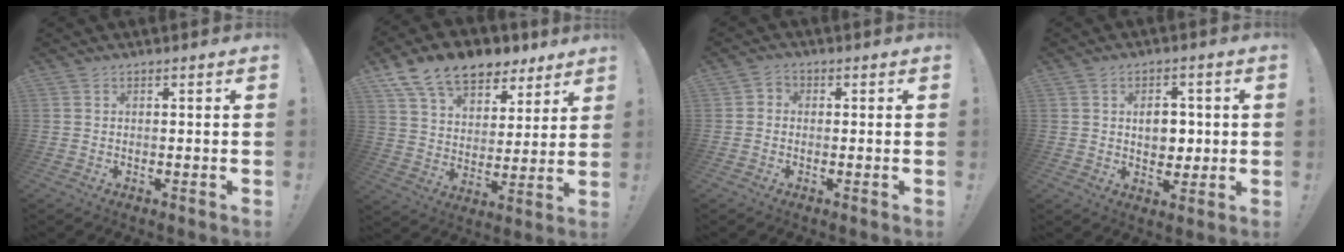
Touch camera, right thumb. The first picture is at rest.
{"total": 15.2, "force": [10.6, 8.7, 6.4], "torque": [-0.108, -0.066, 0.197]}
{"total": 2.1, "force": [-0.9, 1.6, 1.1], "torque": [-0.016, 0.008, -0.016]}
{"total": 7.1, "force": [0.6, 5.6, 4.4], "torque": [-0.055, 0.003, 0.010]}